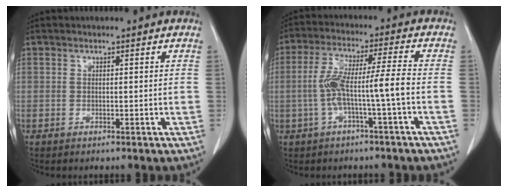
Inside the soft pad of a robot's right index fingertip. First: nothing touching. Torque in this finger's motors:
{"motor_torque": [1.32, -0.65, 0.71, 0.19]}